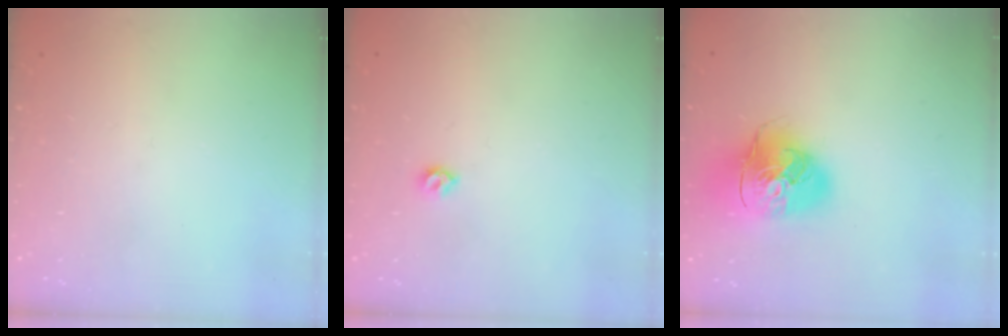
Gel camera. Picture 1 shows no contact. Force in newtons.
{"total": 4.9, "press": 4.8, "slide": 0.8}
{"total": 16.2, "press": 16.0, "slide": 2.4}